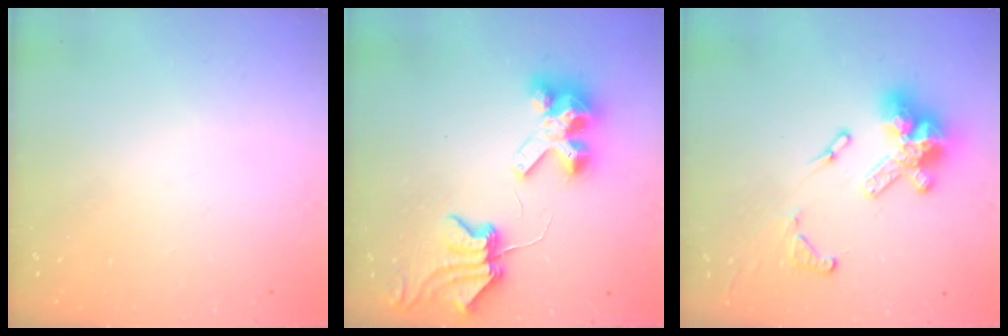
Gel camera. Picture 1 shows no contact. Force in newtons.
{"total": 8.0, "press": 8.0, "slide": 1.0}
{"total": 16.7, "press": 16.6, "slide": 1.6}